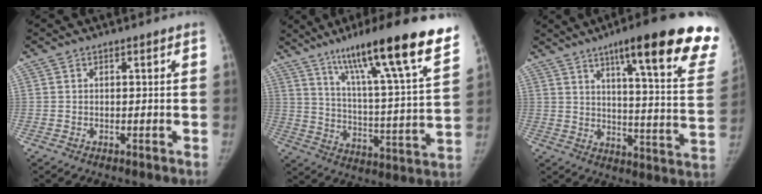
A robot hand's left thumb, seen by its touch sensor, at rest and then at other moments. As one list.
[{"total": 24.7, "force": [16.4, 2.1, 18.3], "torque": [-0.265, -0.050, 0.252]}, {"total": 26.0, "force": [16.8, 4.3, 19.4], "torque": [-0.232, -0.065, 0.220]}]